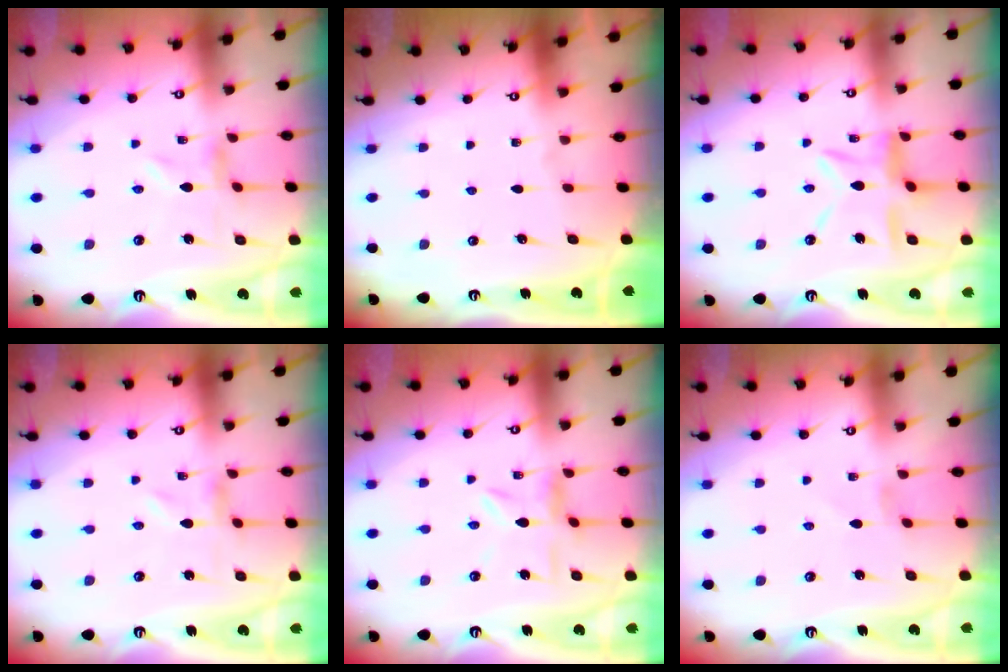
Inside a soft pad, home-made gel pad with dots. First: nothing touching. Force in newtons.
{"total": 0.0}
{"total": 10.3, "press": 10.2, "slide": 1.0}
{"total": 0.0}
{"total": 5.2, "press": 5.1, "slide": 0.6}
{"total": 0.7, "press": 0.6, "slide": 0.4}